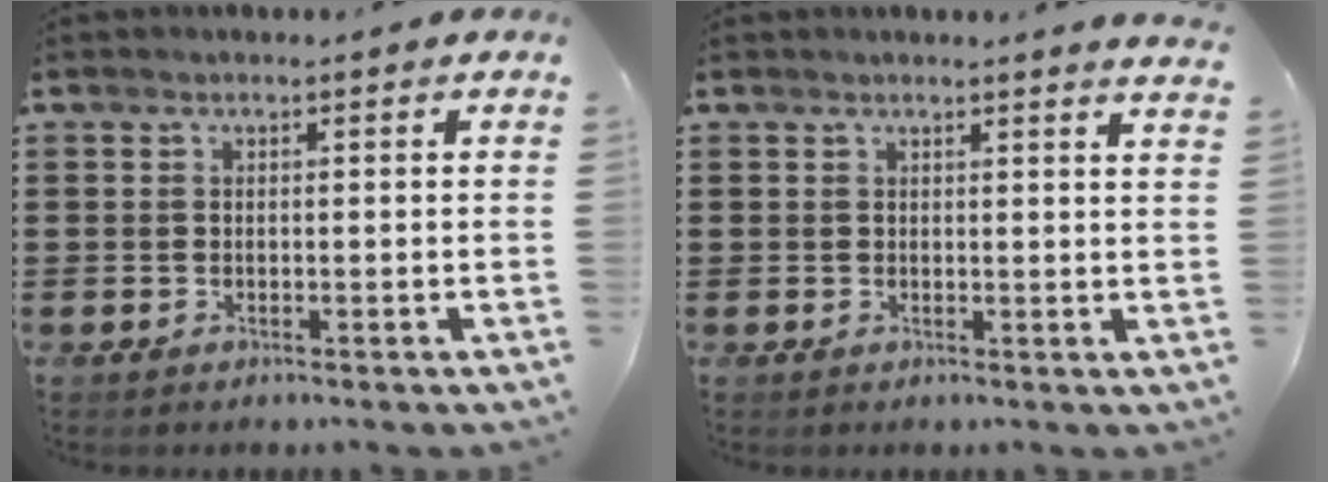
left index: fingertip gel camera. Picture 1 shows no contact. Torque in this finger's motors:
{"motor_torque": [-0.27, -0.06, -0.17, -0.01]}